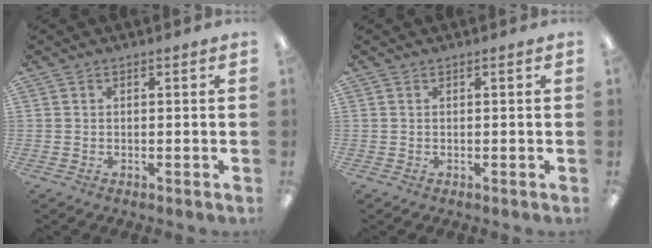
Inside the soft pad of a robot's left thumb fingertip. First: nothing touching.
{"total": 0.0}